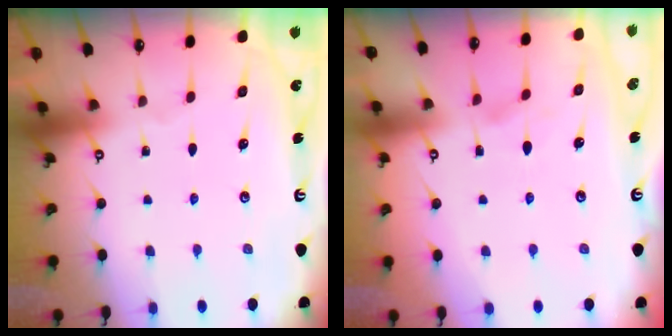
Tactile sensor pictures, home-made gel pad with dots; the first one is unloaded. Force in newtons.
{"total": 2.8, "press": 2.6, "slide": 1.1}